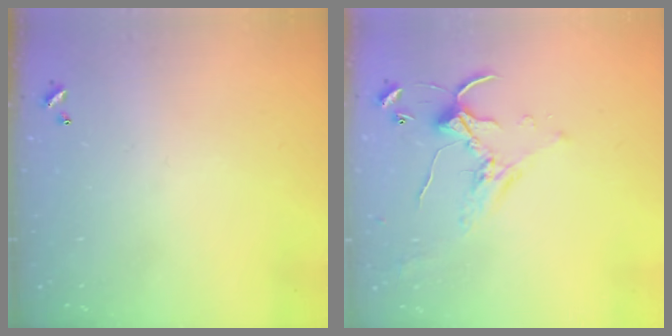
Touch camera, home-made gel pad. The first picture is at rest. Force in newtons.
{"total": 1.5, "press": 1.5, "slide": 0.3}